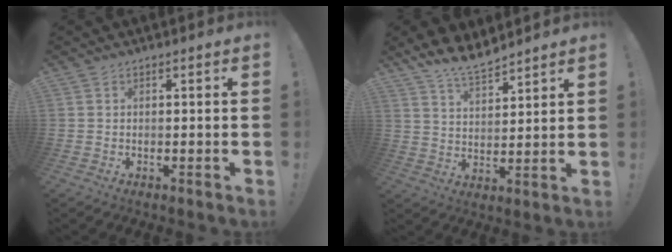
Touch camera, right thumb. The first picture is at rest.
{"total": 9.0, "force": [8.0, 2.3, 3.4], "torque": [-0.064, -0.058, 0.152]}